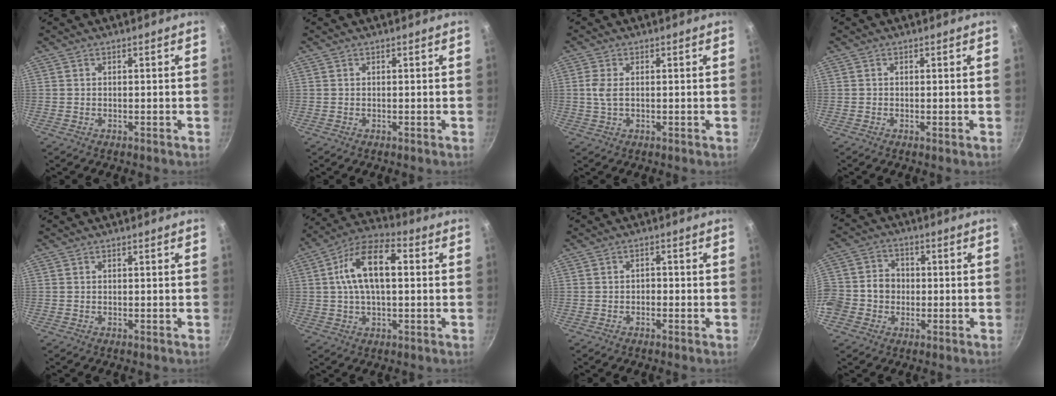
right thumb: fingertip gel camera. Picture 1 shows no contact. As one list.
[{"total": 0.0}, {"total": 3.2, "force": [0.2, 1.7, 2.7], "torque": [-0.071, 0.003, 0.005]}, {"total": 0.6, "force": [-0.1, 0.1, 0.5], "torque": [-0.013, -0.003, -0.003]}, {"total": 0.0}, {"total": 13.7, "force": [2.1, 6.8, 11.7], "torque": [-0.213, 0.028, 0.030]}, {"total": 1.5, "force": [-0.6, 1.1, 0.8], "torque": [-0.003, 0.008, -0.015]}, {"total": 11.9, "force": [-1.8, 10.3, 5.8], "torque": [-0.110, 0.034, -0.032]}]